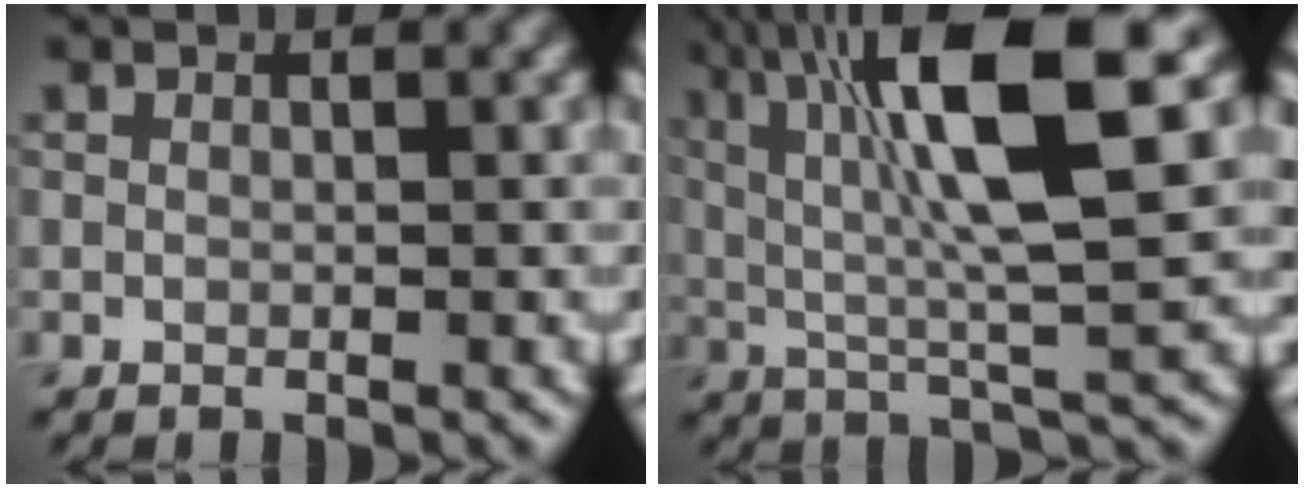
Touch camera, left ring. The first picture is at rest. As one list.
[{"total": 11.5, "force": [3.3, 2.3, 10.8], "torque": [-0.178, 0.009, 0.054]}]